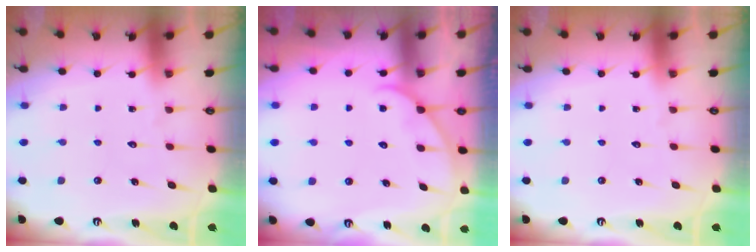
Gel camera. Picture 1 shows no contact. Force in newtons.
{"total": 3.9, "press": 3.9, "slide": 0.4}
{"total": 0.0}